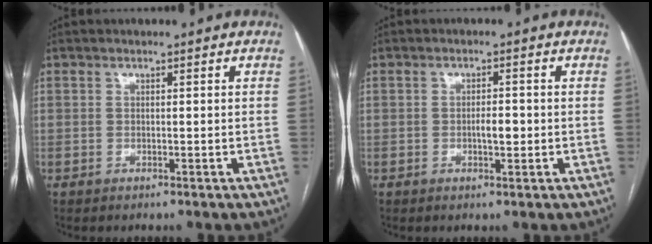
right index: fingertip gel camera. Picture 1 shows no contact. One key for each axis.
{"total": 2.2, "fx": -0.4, "fy": 0.6, "fz": 2.1, "tx": -0.035, "ty": 0.002, "tz": -0.006}